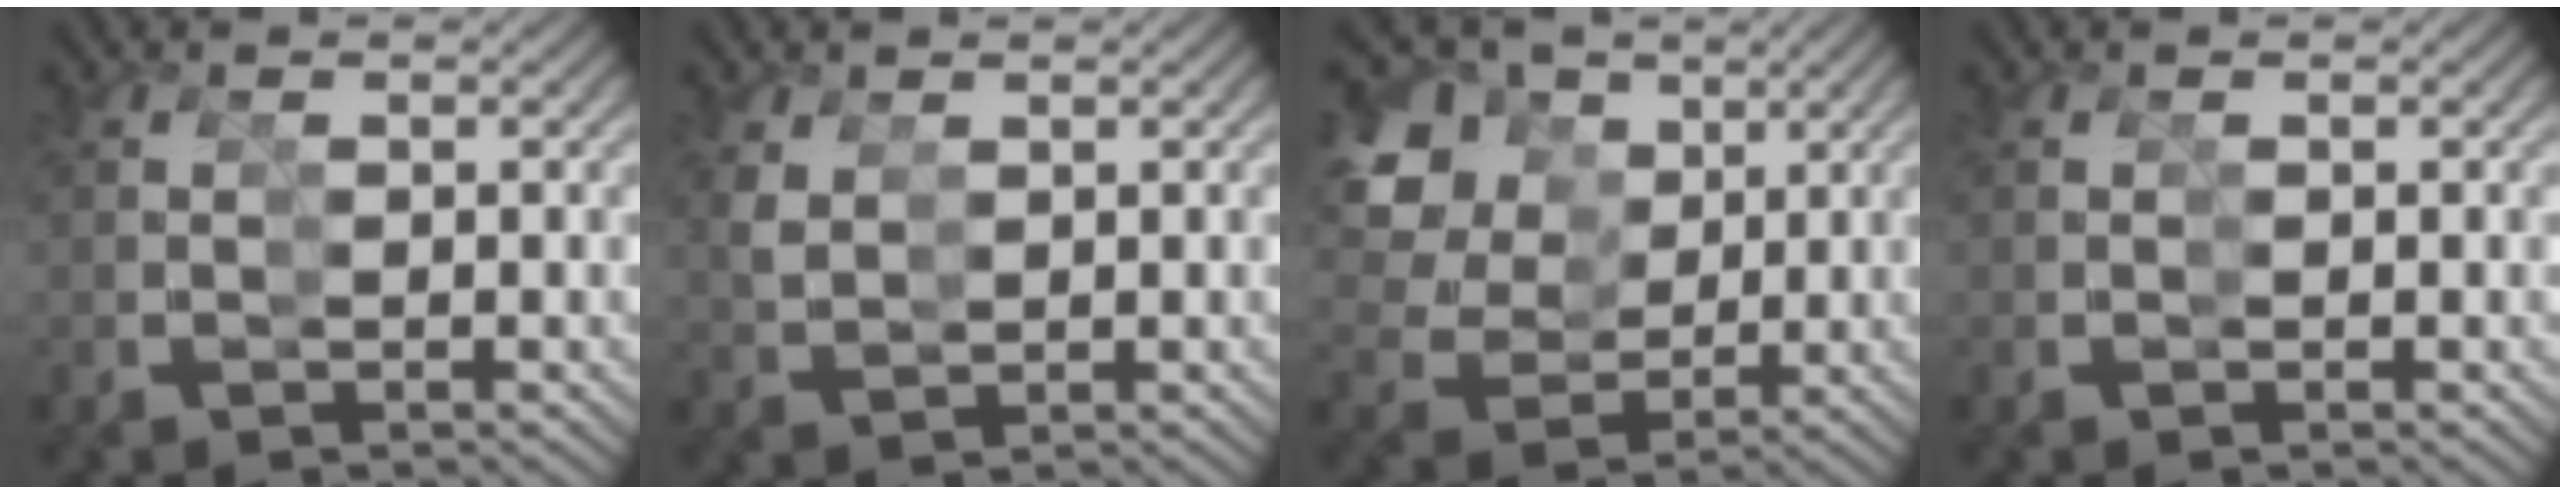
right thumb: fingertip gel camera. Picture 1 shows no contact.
{"total": 2.0, "force": [1.8, 0.7, 0.2], "torque": [-0.006, 0.003, 0.036]}
{"total": 11.5, "force": [4.0, 9.3, 5.5], "torque": [-0.119, 0.011, 0.054]}
{"total": 0.0}